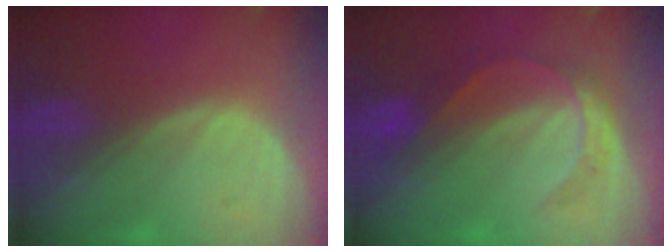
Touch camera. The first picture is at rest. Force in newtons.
{"total": 4.8, "press": 4.7, "slide": 1.0}